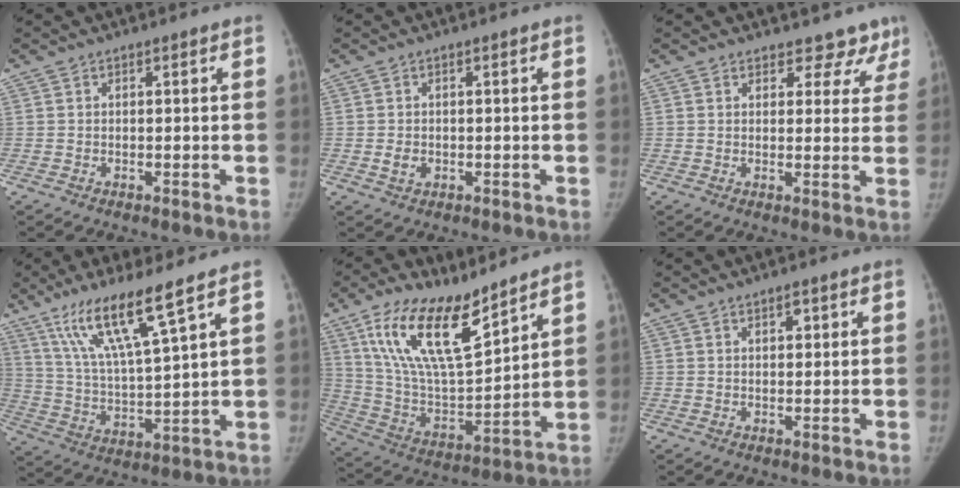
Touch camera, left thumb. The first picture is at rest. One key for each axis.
{"total": 2.1, "fx": -0.4, "fy": 1.7, "fz": 1.3, "tx": -0.020, "ty": 0.000, "tz": -0.003}
{"total": 5.7, "fx": 4.7, "fy": 3.2, "fz": 0.5, "tx": 0.038, "ty": -0.022, "tz": 0.041}
{"total": 14.0, "fx": 8.9, "fy": 1.1, "fz": 10.7, "tx": -0.206, "ty": -0.042, "tz": 0.180}
{"total": 19.4, "fx": 12.4, "fy": 6.8, "fz": 13.3, "tx": -0.221, "ty": -0.063, "tz": 0.242}
{"total": 1.8, "fx": 1.0, "fy": 0.9, "fz": 1.2, "tx": -0.013, "ty": -0.004, "tz": 0.015}